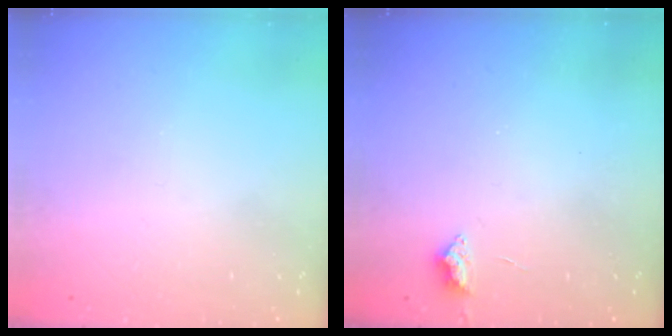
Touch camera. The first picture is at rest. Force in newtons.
{"total": 2.7, "press": 2.6, "slide": 0.5}